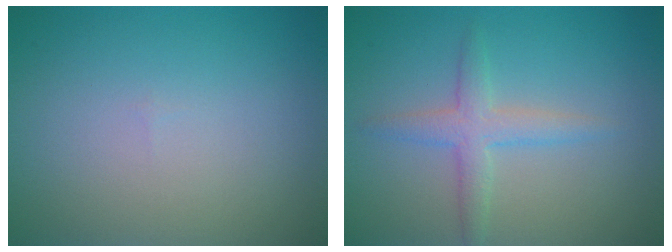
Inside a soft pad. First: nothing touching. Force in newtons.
{"total": 2.7, "press": 2.7, "slide": 0.1}